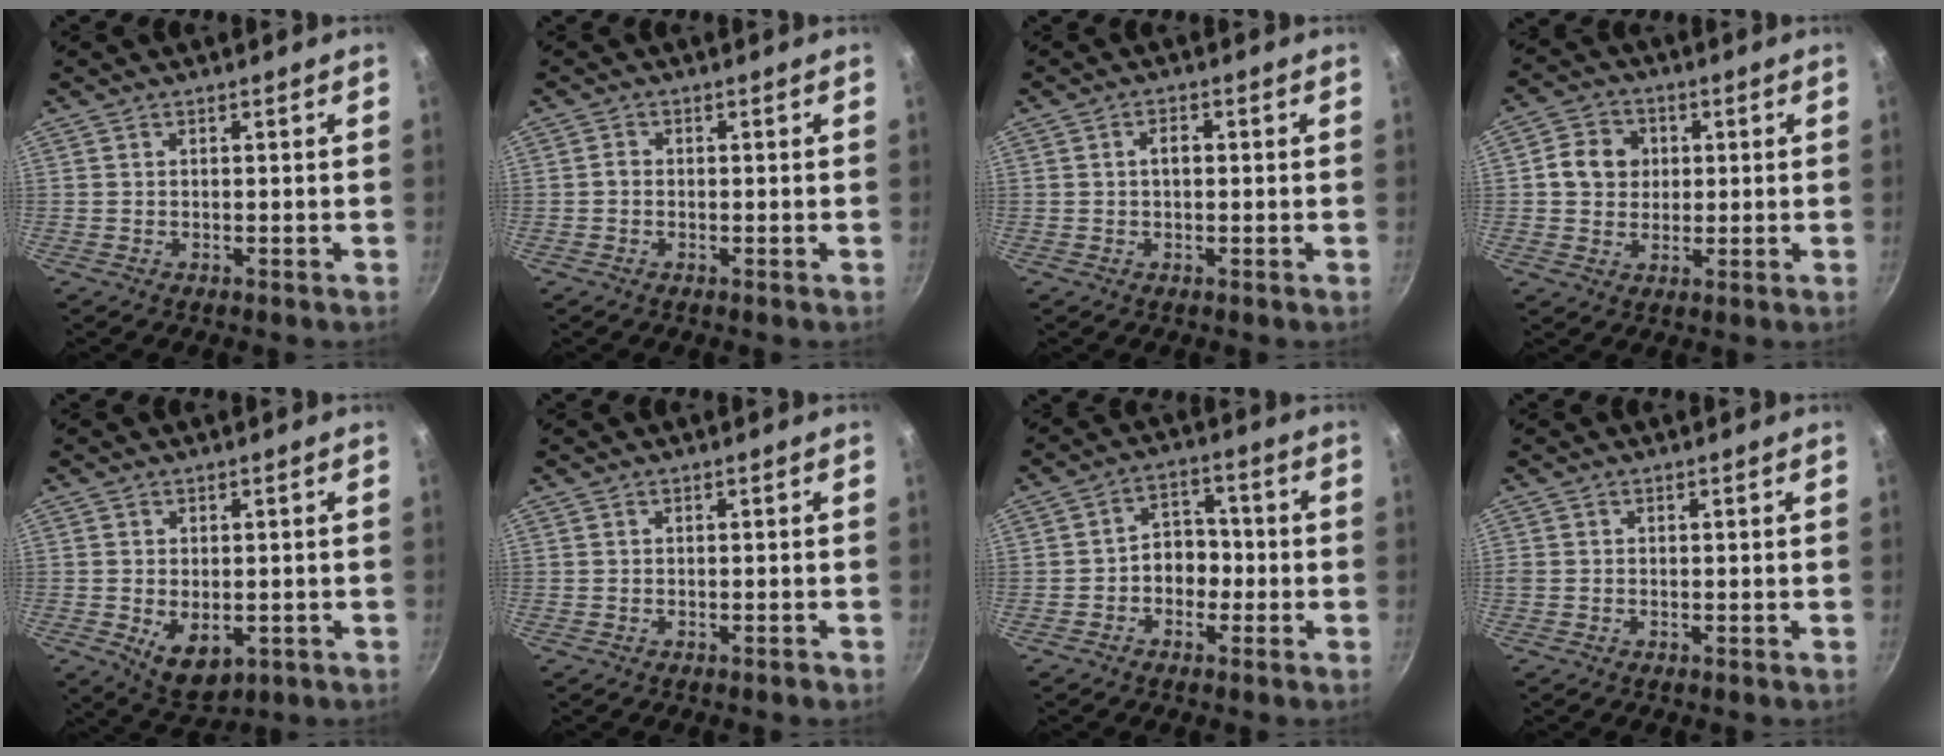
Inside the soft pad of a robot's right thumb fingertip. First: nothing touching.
{"total": 1.1, "force": [-0.3, 0.8, 0.6], "torque": [-0.008, 0.002, -0.009]}
{"total": 2.3, "force": [0.2, 1.4, 1.8], "torque": [-0.029, 0.009, 0.001]}
{"total": 7.9, "force": [1.1, 6.9, 3.7], "torque": [-0.040, 0.004, 0.012]}
{"total": 7.1, "force": [-1.8, 4.4, 5.4], "torque": [-0.075, -0.006, -0.015]}
{"total": 0.5, "force": [-0.4, 0.1, 0.3], "torque": [-0.004, 0.002, -0.008]}
{"total": 6.5, "force": [-1.4, 5.1, 3.8], "torque": [-0.024, 0.029, -0.037]}
{"total": 1.0, "force": [-0.1, 0.8, 0.5], "torque": [-0.010, 0.003, 0.001]}